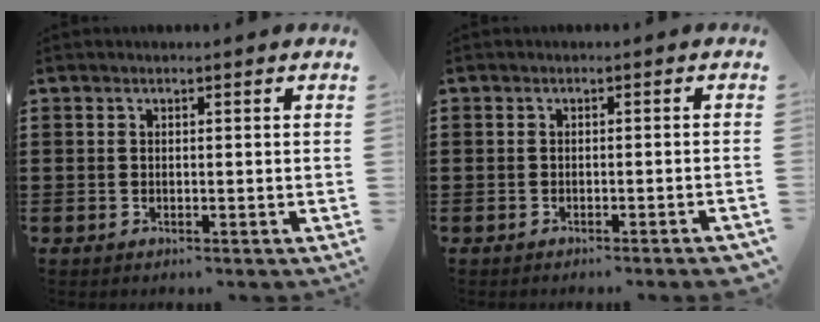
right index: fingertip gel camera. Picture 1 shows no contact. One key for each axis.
{"total": 1.3, "fx": -1.1, "fy": -0.1, "fz": 0.7, "tx": -0.013, "ty": -0.003, "tz": -0.019}